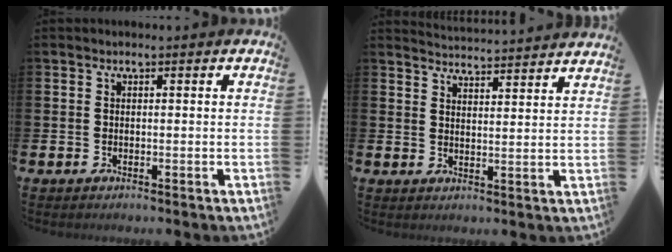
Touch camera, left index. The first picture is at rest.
{"total": 4.3, "force": [4.3, -0.4, -0.2], "torque": [-0.001, -0.038, 0.075]}